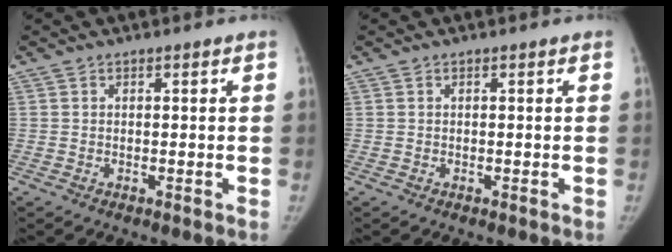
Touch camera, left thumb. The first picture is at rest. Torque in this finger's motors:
{"motor_torque": [-0.07, -0.05, 0.32, -0.10, 0.00]}